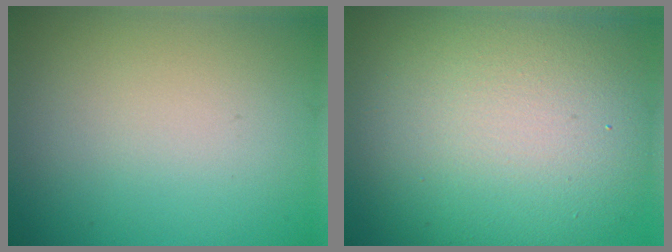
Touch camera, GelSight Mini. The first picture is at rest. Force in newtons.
{"total": 13.9, "press": 13.9, "slide": 1.0}